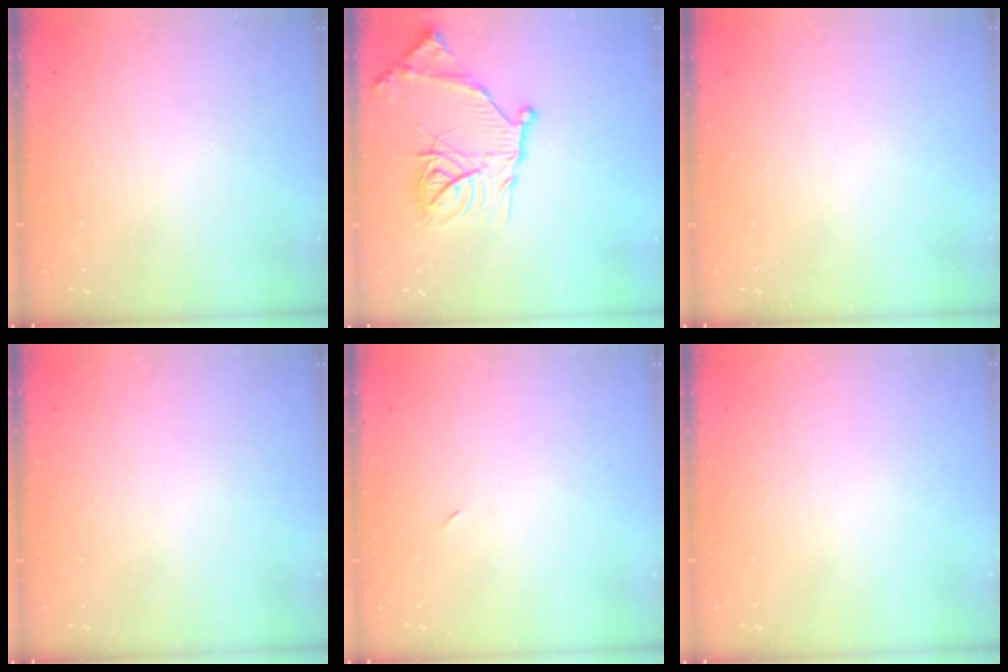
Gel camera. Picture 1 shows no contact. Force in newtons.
{"total": 20.2, "press": 20.1, "slide": 1.9}
{"total": 0.0}
{"total": 0.0}
{"total": 2.3, "press": 2.0, "slide": 1.2}
{"total": 0.0}